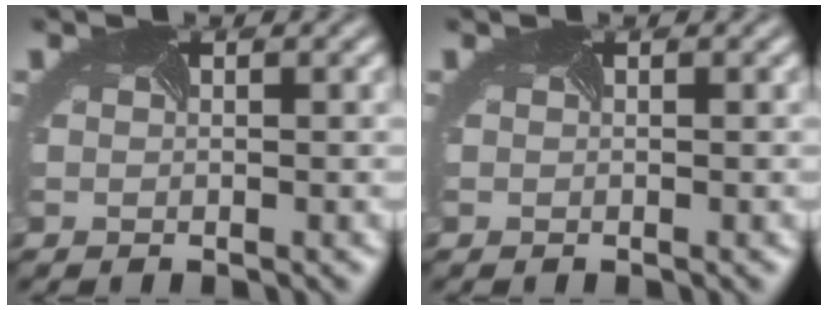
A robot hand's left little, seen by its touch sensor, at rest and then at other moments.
{"total": 0.0}